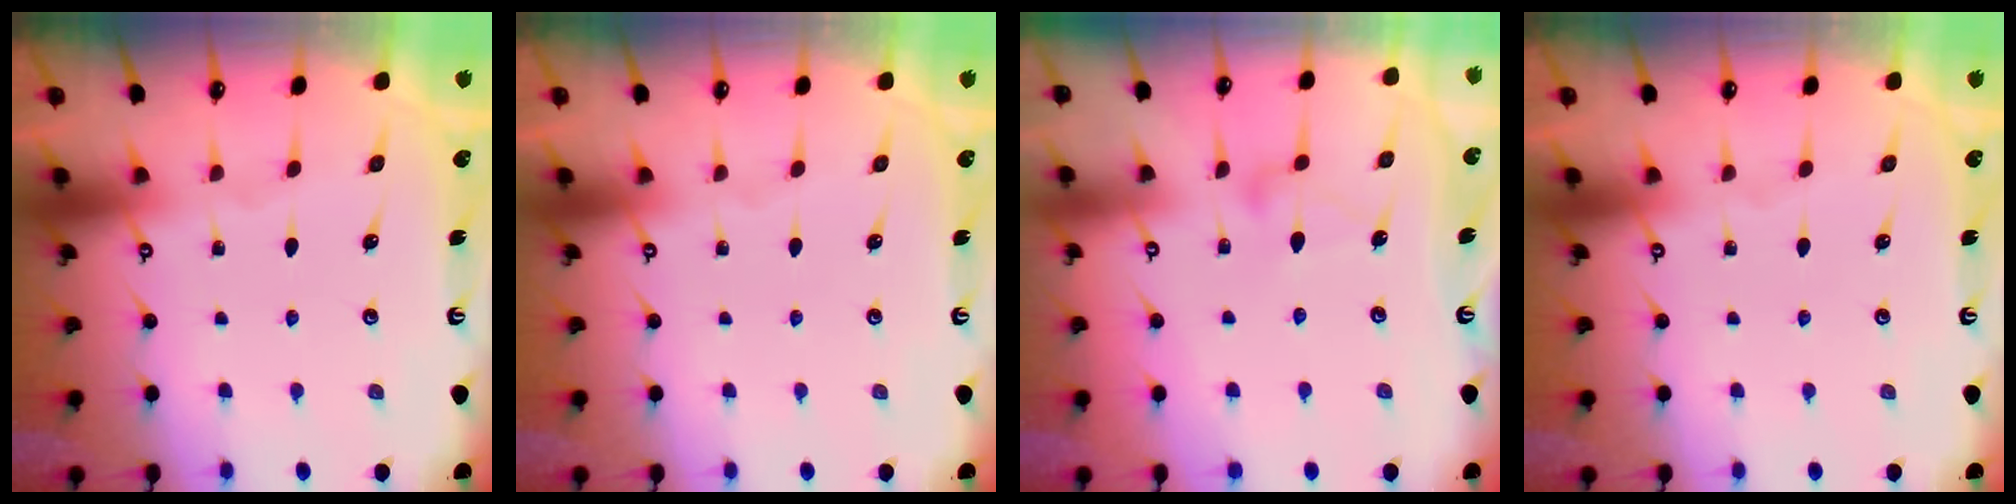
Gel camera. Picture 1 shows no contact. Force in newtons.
{"total": 0.0}
{"total": 9.1, "press": 9.1, "slide": 0.4}
{"total": 0.0}